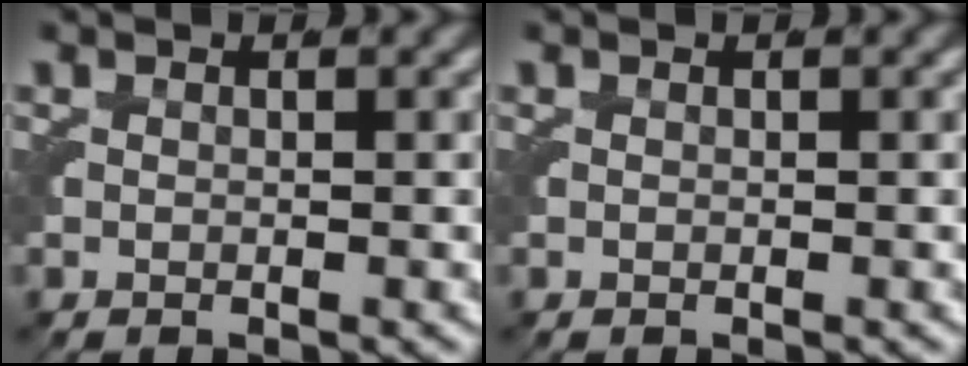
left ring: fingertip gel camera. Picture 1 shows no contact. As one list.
[{"total": 0.0}]